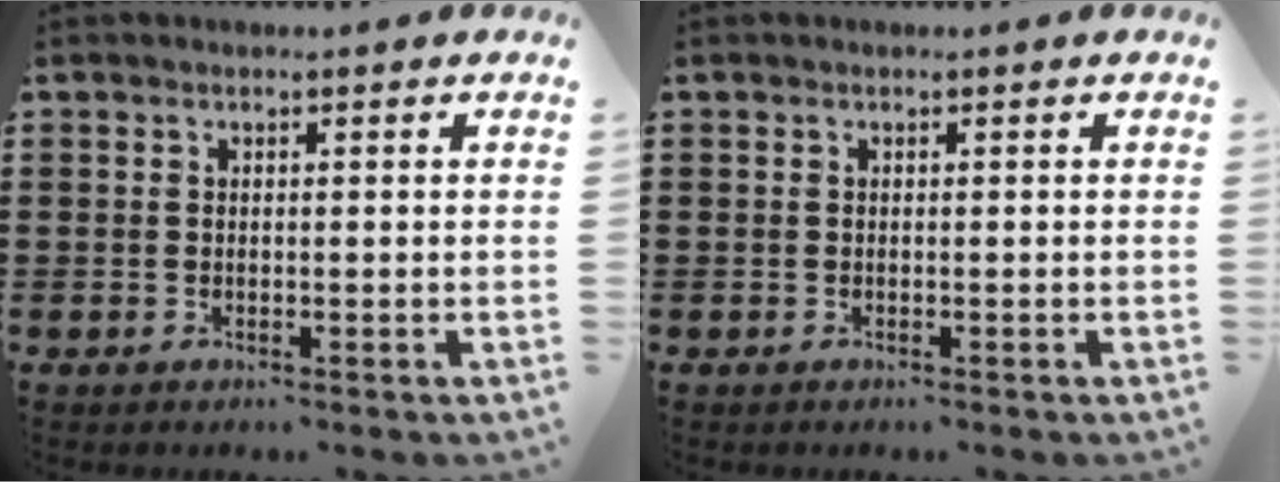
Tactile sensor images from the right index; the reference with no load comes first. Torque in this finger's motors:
{"motor_torque": [0.12, 0.09, -0.01, 0.02]}